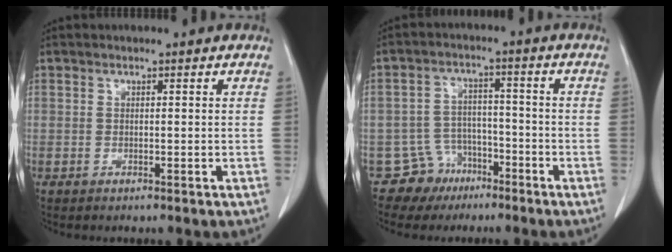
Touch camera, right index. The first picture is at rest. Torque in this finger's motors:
{"motor_torque": [-0.54, 0.37, -0.71, -0.21]}